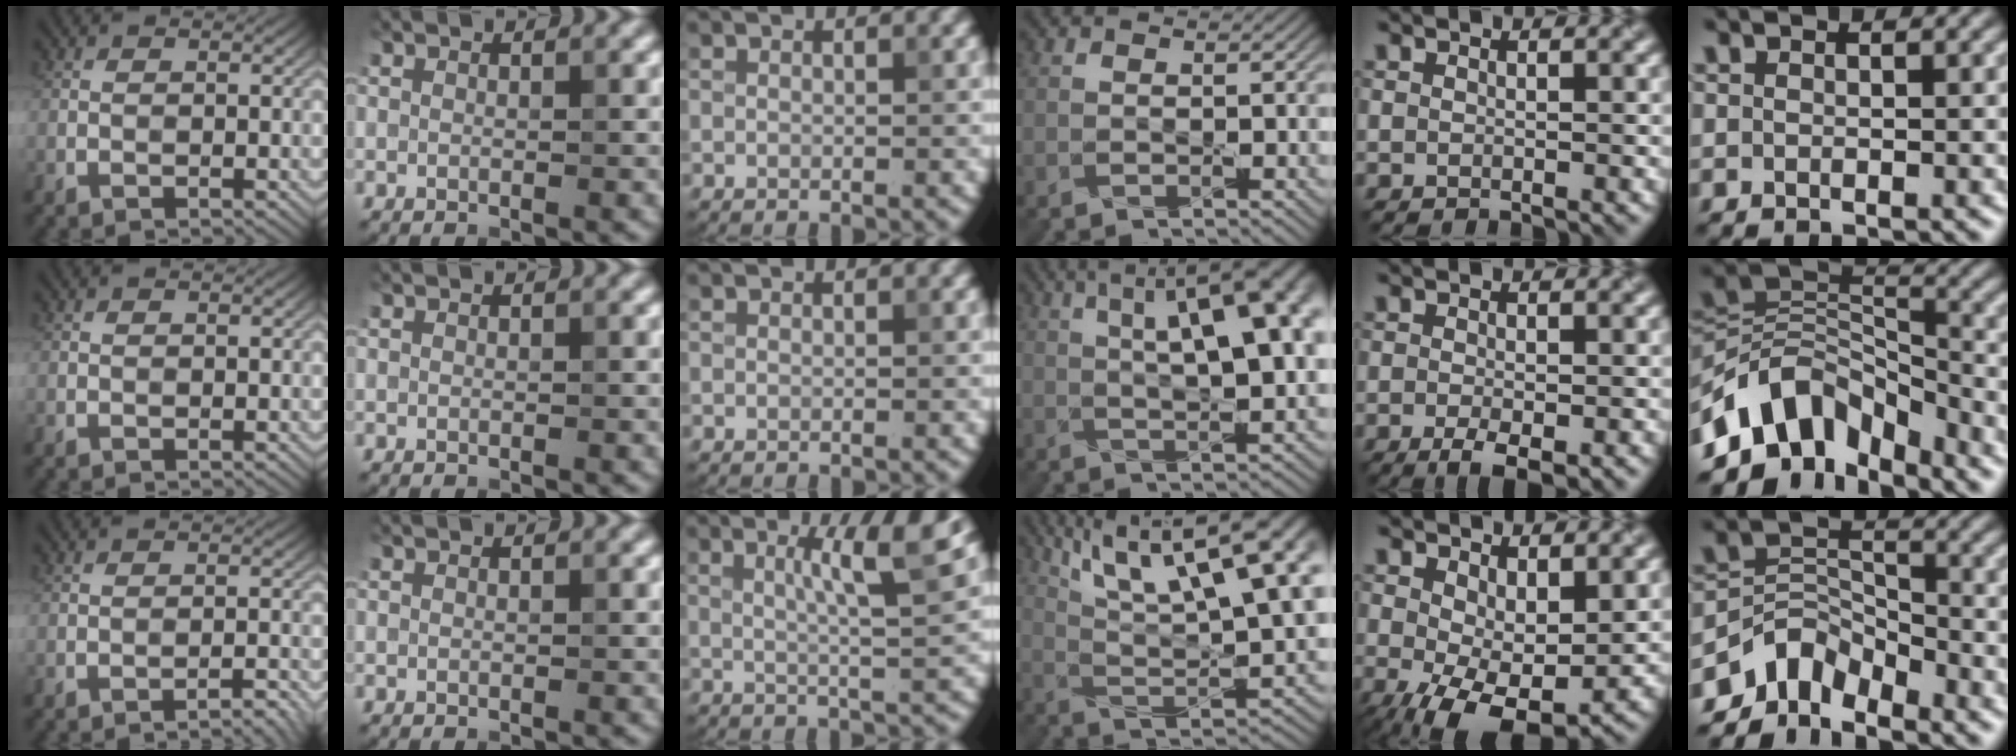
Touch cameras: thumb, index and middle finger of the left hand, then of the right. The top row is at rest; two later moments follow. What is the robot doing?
{"motion": "pour", "object": "sugar"}